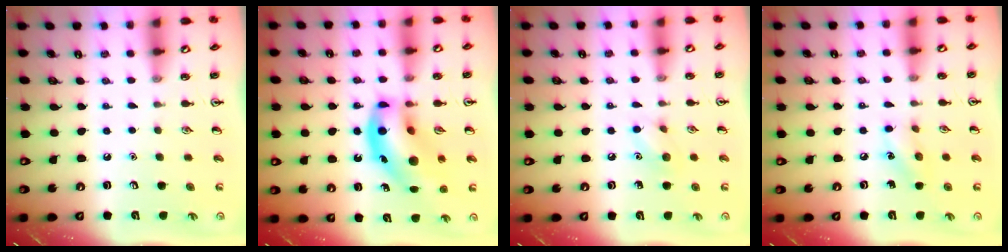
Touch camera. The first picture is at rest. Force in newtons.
{"total": 17.3, "press": 16.7, "slide": 4.8}
{"total": 6.3, "press": 6.0, "slide": 1.7}
{"total": 7.3, "press": 7.2, "slide": 1.3}